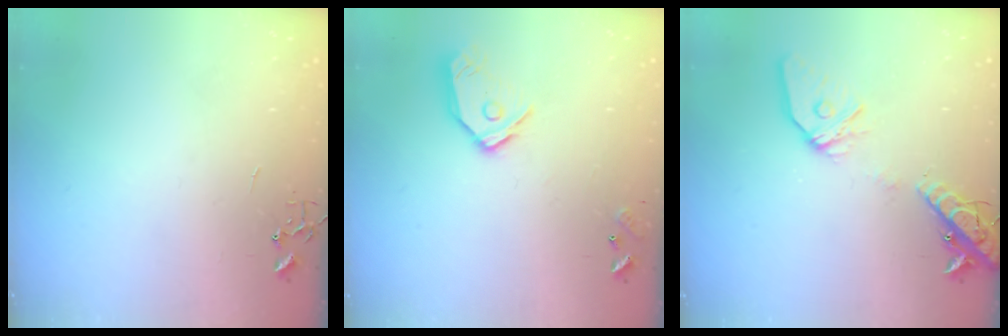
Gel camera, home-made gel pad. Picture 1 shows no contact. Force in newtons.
{"total": 12.1, "press": 12.0, "slide": 1.5}
{"total": 15.2, "press": 14.9, "slide": 3.0}